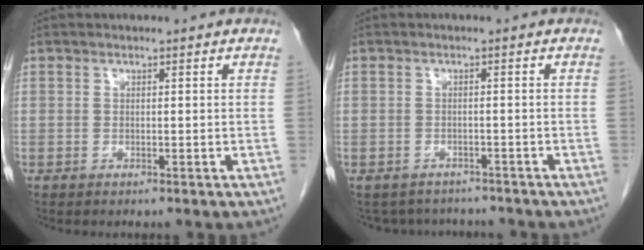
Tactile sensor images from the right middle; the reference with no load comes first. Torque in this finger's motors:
{"motor_torque": [-0.28, -0.28, -0.11, -0.02]}